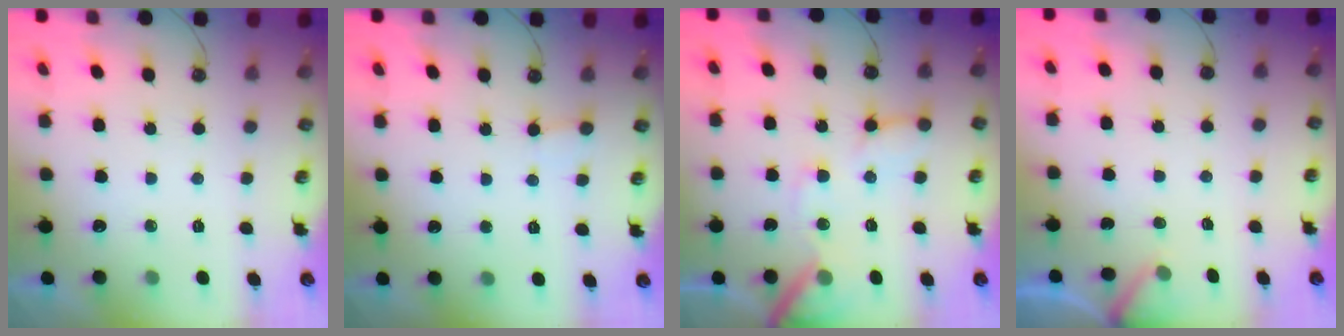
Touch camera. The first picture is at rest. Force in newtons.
{"total": 1.9, "press": 1.9, "slide": 0.3}
{"total": 11.5, "press": 11.3, "slide": 1.5}
{"total": 3.0, "press": 3.0, "slide": 0.2}